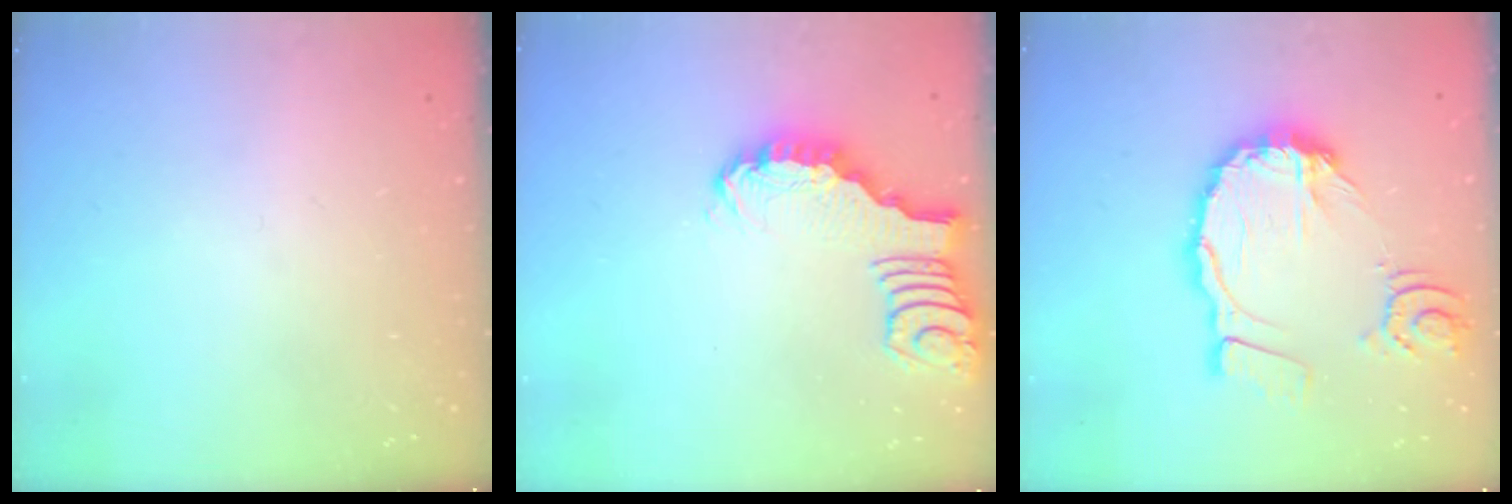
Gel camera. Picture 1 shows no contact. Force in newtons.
{"total": 2.7, "press": 2.7, "slide": 0.4}
{"total": 17.7, "press": 17.6, "slide": 1.9}